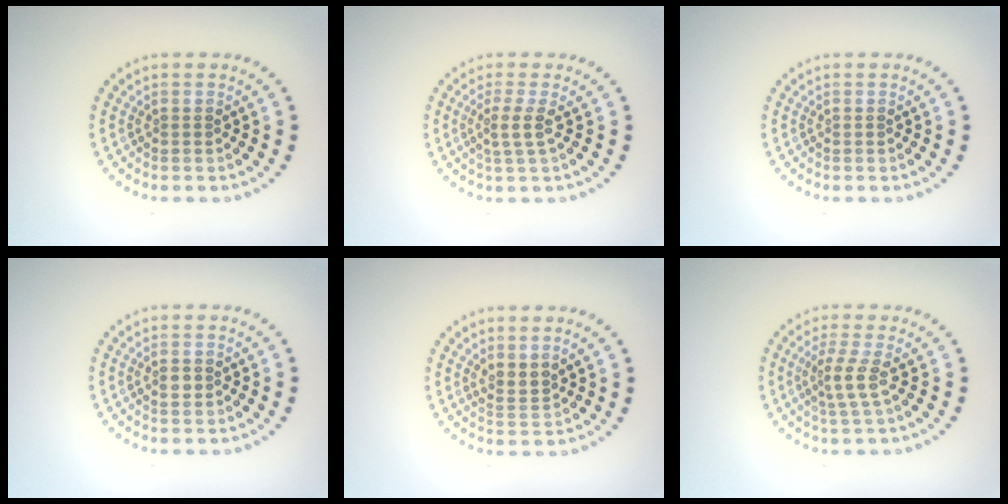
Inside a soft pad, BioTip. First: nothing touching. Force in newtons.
{"total": 1.9, "press": 1.4, "slide": 1.2}
{"total": 0.0}
{"total": 0.9, "press": 0.8, "slide": 0.3}
{"total": 1.7, "press": 1.3, "slide": 1.2}
{"total": 2.2, "press": 1.5, "slide": 1.6}